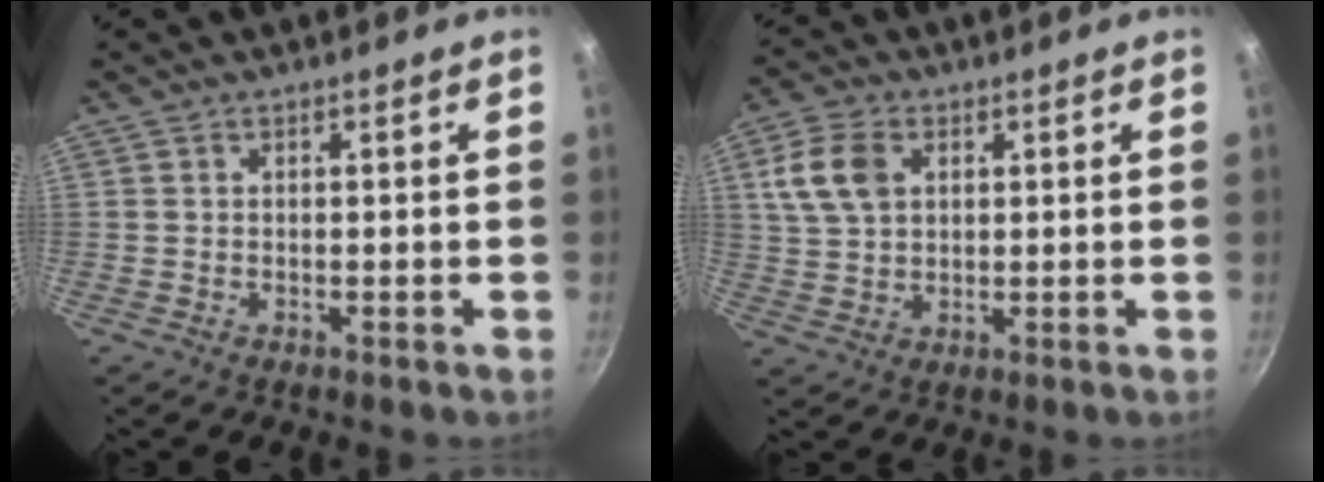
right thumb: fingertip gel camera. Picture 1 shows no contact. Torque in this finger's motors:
{"motor_torque": [0.15, 0.17, 0.29, -0.22, 0.09]}